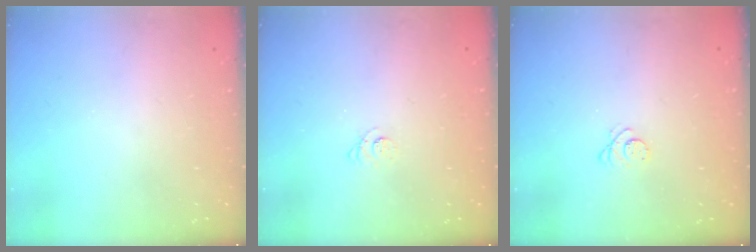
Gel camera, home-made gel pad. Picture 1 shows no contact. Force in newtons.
{"total": 2.2, "press": 2.2, "slide": 0.3}
{"total": 2.8, "press": 2.8, "slide": 0.4}